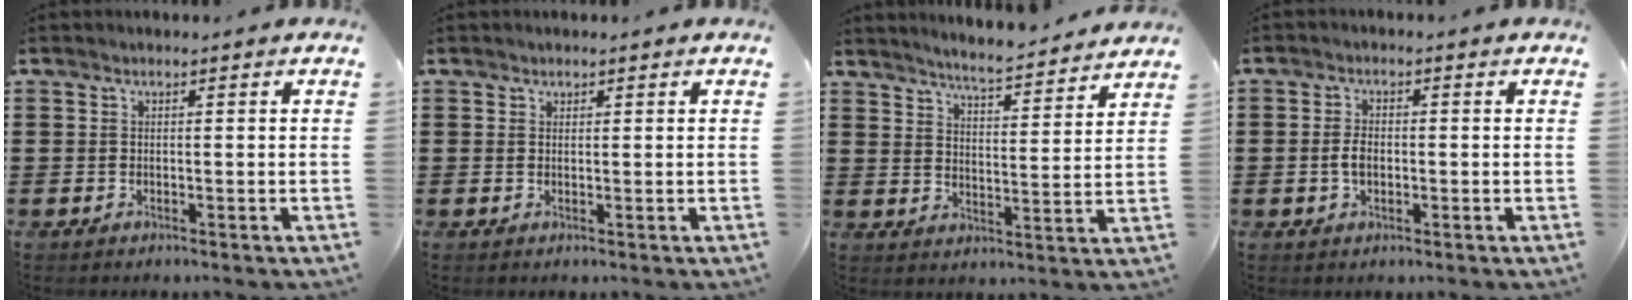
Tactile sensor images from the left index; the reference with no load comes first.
{"total": 0.6, "force": [0.5, 0.3, 0.1], "torque": [-0.002, 0.000, 0.011]}
{"total": 4.7, "force": [4.6, -0.6, 0.7], "torque": [-0.035, -0.035, 0.077]}
{"total": 2.8, "force": [-0.4, 1.5, 2.4], "torque": [-0.054, 0.000, -0.009]}